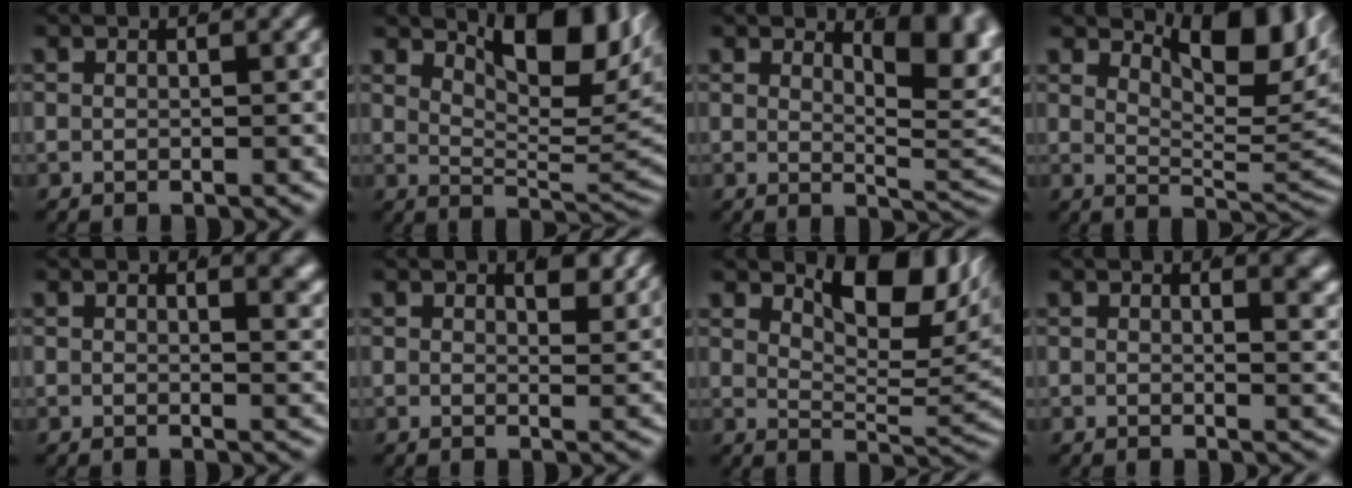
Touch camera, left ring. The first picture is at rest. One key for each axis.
{"total": 8.2, "fx": 3.8, "fy": 2.6, "fz": 6.8, "tx": -0.084, "ty": -0.010, "tz": 0.068}
{"total": 5.2, "fx": 2.0, "fy": 1.4, "fz": 4.6, "tx": -0.043, "ty": -0.016, "tz": 0.037}
{"total": 7.0, "fx": 3.3, "fy": 1.9, "fz": 5.9, "tx": -0.071, "ty": -0.013, "tz": 0.060}
{"total": 2.8, "fx": 1.7, "fy": 0.6, "fz": 2.2, "tx": -0.016, "ty": -0.007, "tz": 0.026}
{"total": 2.2, "fx": 1.7, "fy": 0.4, "fz": 1.3, "tx": -0.011, "ty": -0.010, "tz": 0.030}
{"total": 7.5, "fx": 3.5, "fy": 2.5, "fz": 6.1, "tx": -0.082, "ty": -0.015, "tz": 0.064}
{"total": 3.3, "fx": 1.9, "fy": 0.8, "fz": 2.5, "tx": -0.016, "ty": -0.006, "tz": 0.028}